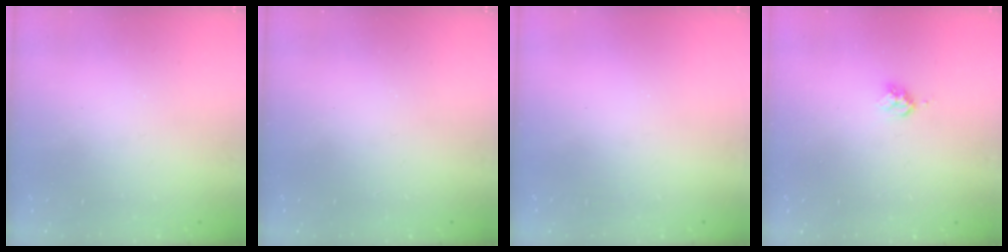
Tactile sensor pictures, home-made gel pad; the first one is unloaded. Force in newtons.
{"total": 1.7, "press": 1.7, "slide": 0.2}
{"total": 0.0}
{"total": 3.6, "press": 3.5, "slide": 0.4}